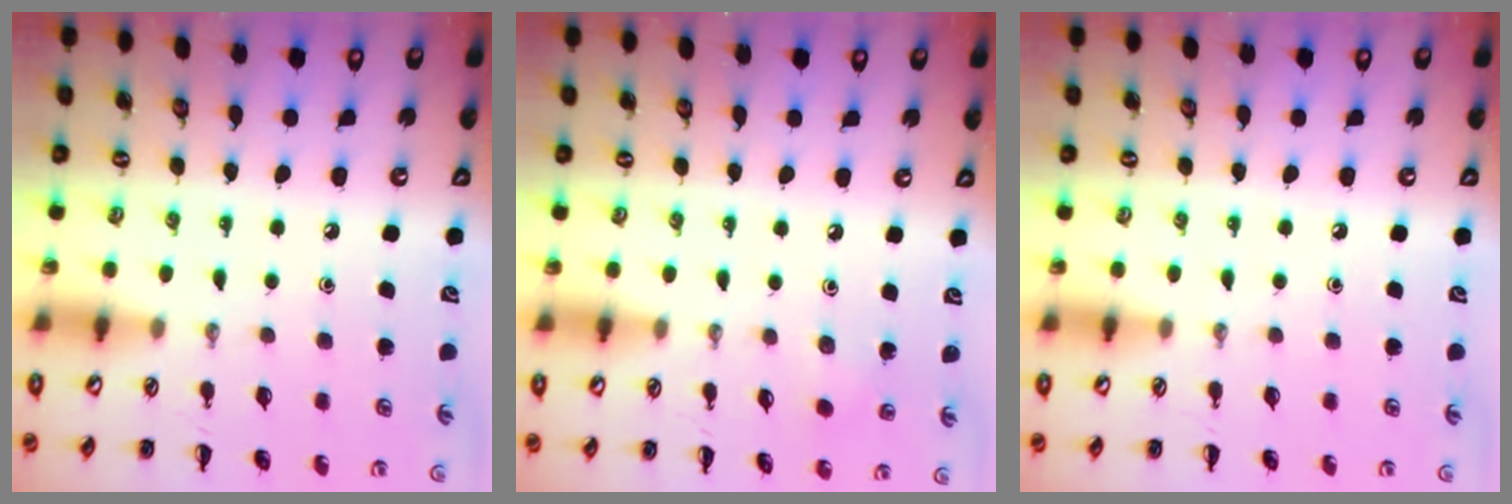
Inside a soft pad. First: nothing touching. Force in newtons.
{"total": 2.5, "press": 2.4, "slide": 0.8}
{"total": 0.0}